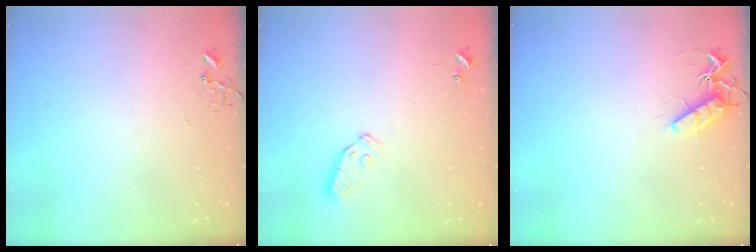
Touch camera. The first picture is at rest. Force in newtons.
{"total": 6.5, "press": 6.5, "slide": 0.4}
{"total": 10.8, "press": 10.8, "slide": 0.4}